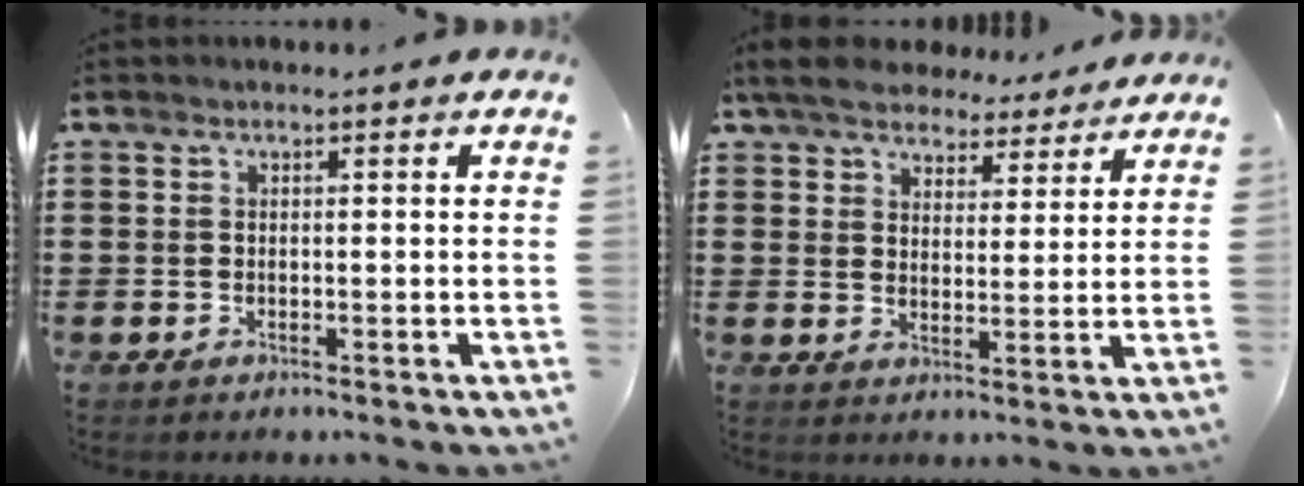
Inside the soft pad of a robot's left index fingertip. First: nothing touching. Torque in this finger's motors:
{"motor_torque": [1.20, -0.94, 1.05, 0.21]}